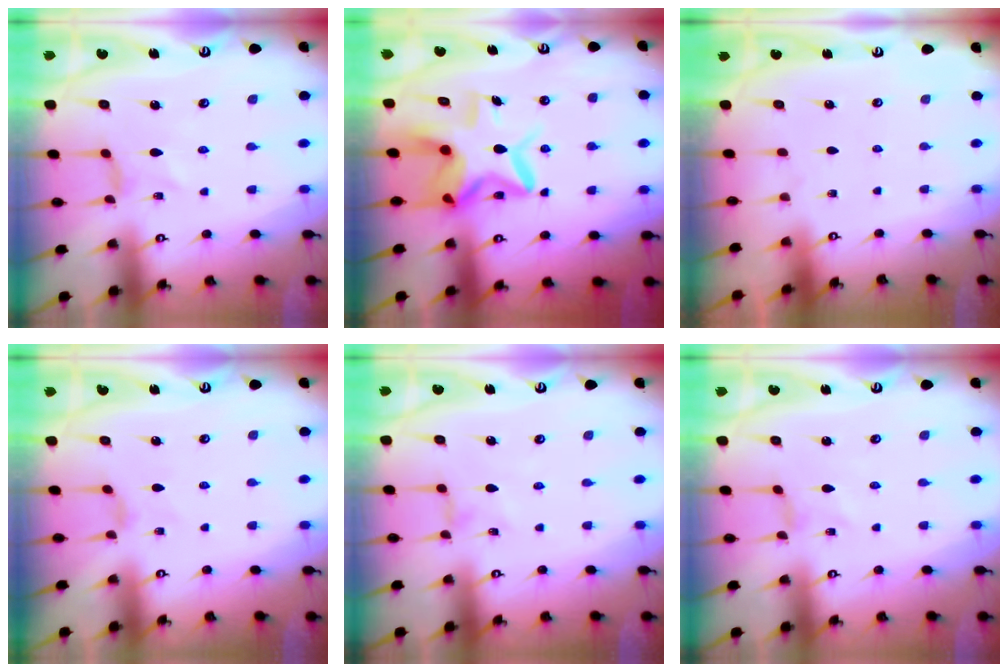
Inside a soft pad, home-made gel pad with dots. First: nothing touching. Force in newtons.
{"total": 12.7, "press": 12.6, "slide": 2.0}
{"total": 0.0}
{"total": 1.0, "press": 0.9, "slide": 0.4}
{"total": 0.0}
{"total": 0.5, "press": 0.5, "slide": 0.2}